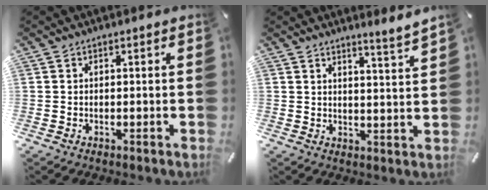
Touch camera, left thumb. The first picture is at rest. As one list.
[{"total": 4.4, "force": [4.1, -1.1, 1.4], "torque": [-0.031, -0.035, 0.070]}]